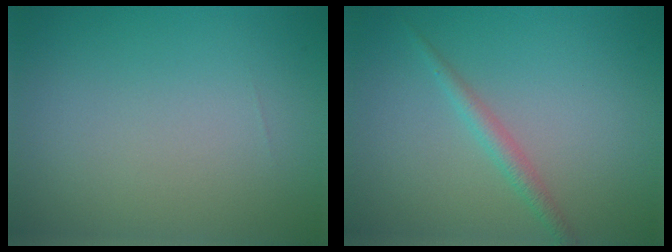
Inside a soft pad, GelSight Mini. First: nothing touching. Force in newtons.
{"total": 1.6, "press": 1.6, "slide": 0.1}